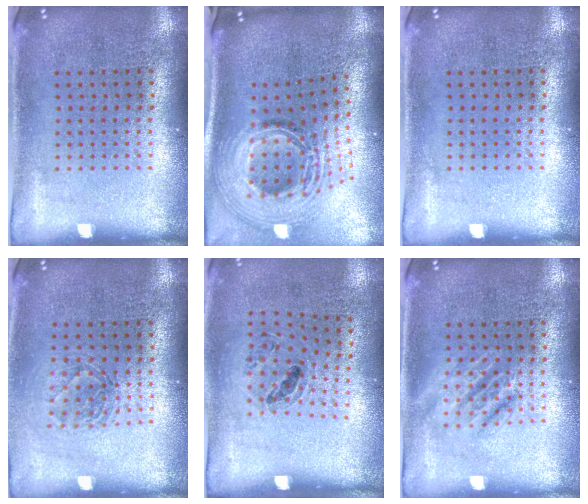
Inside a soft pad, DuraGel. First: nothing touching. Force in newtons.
{"total": 3.0, "press": 2.1, "slide": 2.1}
{"total": 0.0}
{"total": 1.4, "press": 1.2, "slide": 0.7}
{"total": 1.0, "press": 0.9, "slide": 0.5}
{"total": 2.1, "press": 2.1, "slide": 0.2}